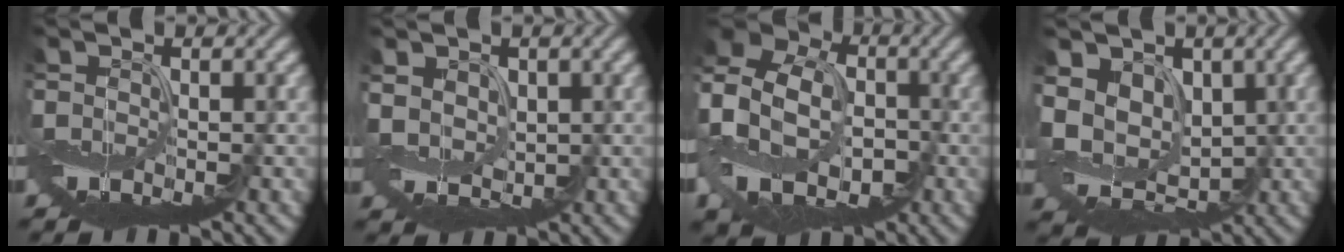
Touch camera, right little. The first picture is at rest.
{"total": 3.0, "force": [1.1, 2.5, 1.4], "torque": [-0.040, 0.000, 0.022]}
{"total": 13.1, "force": [-1.8, 10.5, 7.6], "torque": [-0.186, -0.004, -0.054]}
{"total": 8.0, "force": [1.9, 6.3, 4.5], "torque": [-0.097, 0.002, 0.023]}